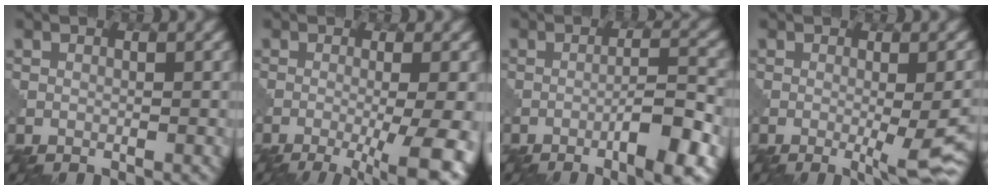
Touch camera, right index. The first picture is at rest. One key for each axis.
{"total": 9.7, "fx": -3.4, "fy": 2.8, "fz": 8.6, "tx": -0.102, "ty": -0.005, "tz": -0.049}
{"total": 6.0, "fx": -2.8, "fy": 1.1, "fz": 5.2, "tx": -0.078, "ty": 0.009, "tz": -0.045}
{"total": 5.7, "fx": -1.3, "fy": 1.2, "fz": 5.5, "tx": -0.073, "ty": -0.013, "tz": -0.016}